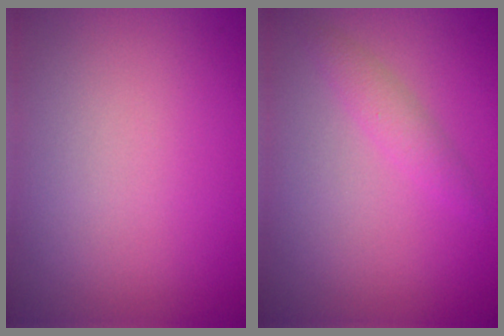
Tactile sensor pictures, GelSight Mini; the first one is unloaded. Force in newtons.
{"total": 1.5, "press": 1.5, "slide": 0.0}